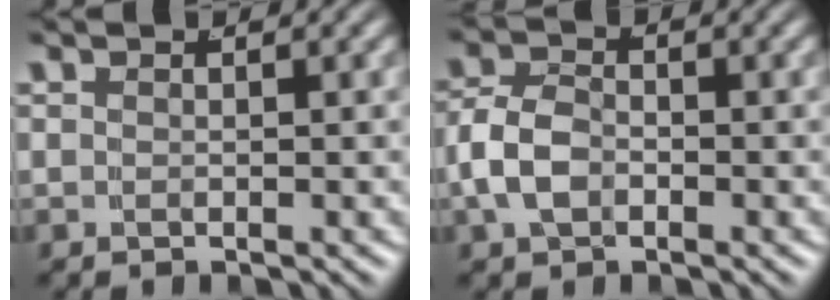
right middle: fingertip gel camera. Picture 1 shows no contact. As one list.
[{"total": 3.9, "force": [-0.7, 2.9, 2.5], "torque": [-0.062, -0.012, -0.003]}]